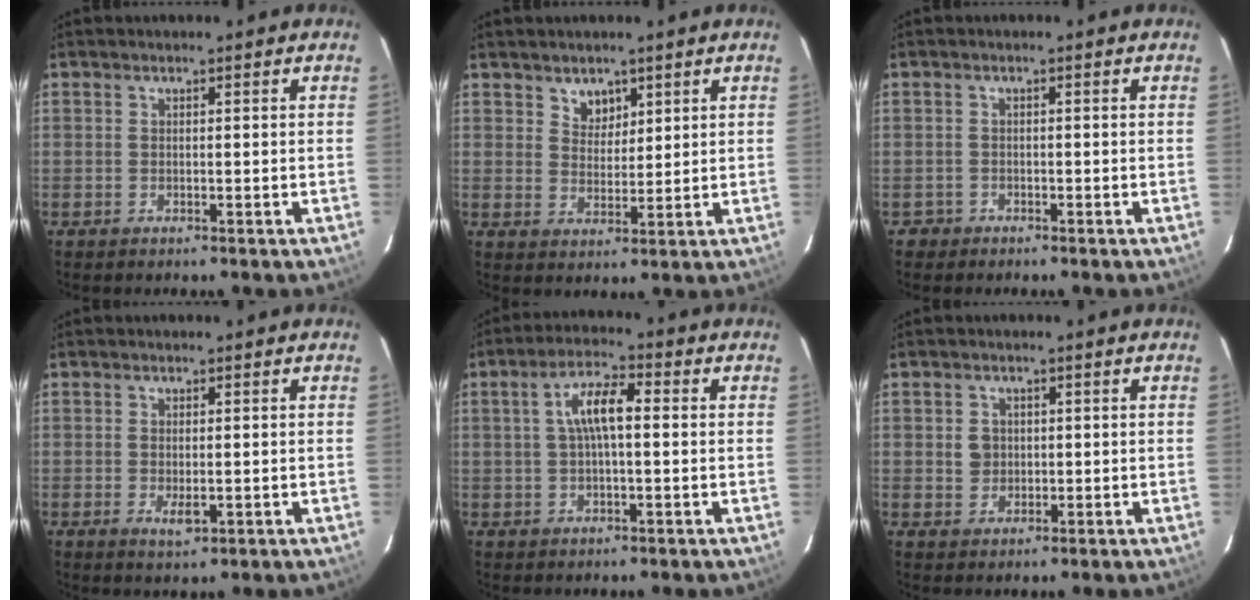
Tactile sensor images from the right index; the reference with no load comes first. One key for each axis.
{"total": 3.9, "fx": 2.5, "fy": 2.8, "fz": 1.1, "tx": -0.012, "ty": 0.002, "tz": 0.046}
{"total": 1.8, "fx": -1.0, "fy": 1.4, "fz": -0.1, "tx": -0.003, "ty": 0.008, "tz": -0.016}
{"total": 3.0, "fx": -0.8, "fy": 1.2, "fz": 2.6, "tx": -0.048, "ty": -0.007, "tz": -0.008}
{"total": 6.8, "fx": 0.7, "fy": 2.2, "fz": 6.4, "tx": -0.123, "ty": 0.017, "tz": 0.012}
{"total": 2.8, "fx": 0.2, "fy": 2.7, "fz": 0.7, "tx": -0.010, "ty": 0.006, "tz": 0.004}